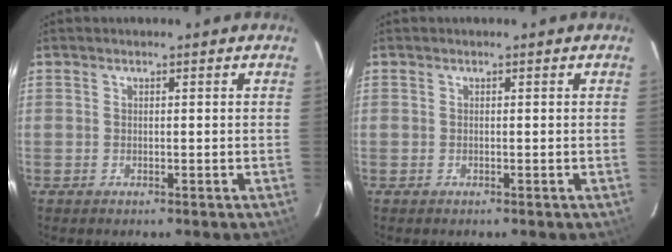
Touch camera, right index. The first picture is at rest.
{"total": 0.0}